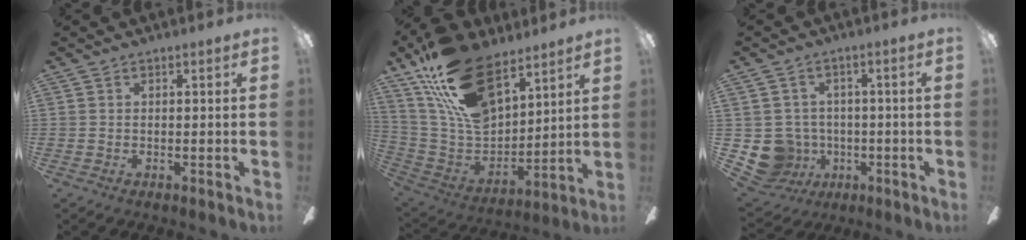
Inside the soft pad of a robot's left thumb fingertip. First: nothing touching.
{"total": 23.3, "force": [14.4, 11.9, 13.9], "torque": [-0.262, -0.079, 0.263]}
{"total": 8.9, "force": [-2.0, 8.3, 2.3], "torque": [-0.084, 0.012, -0.030]}